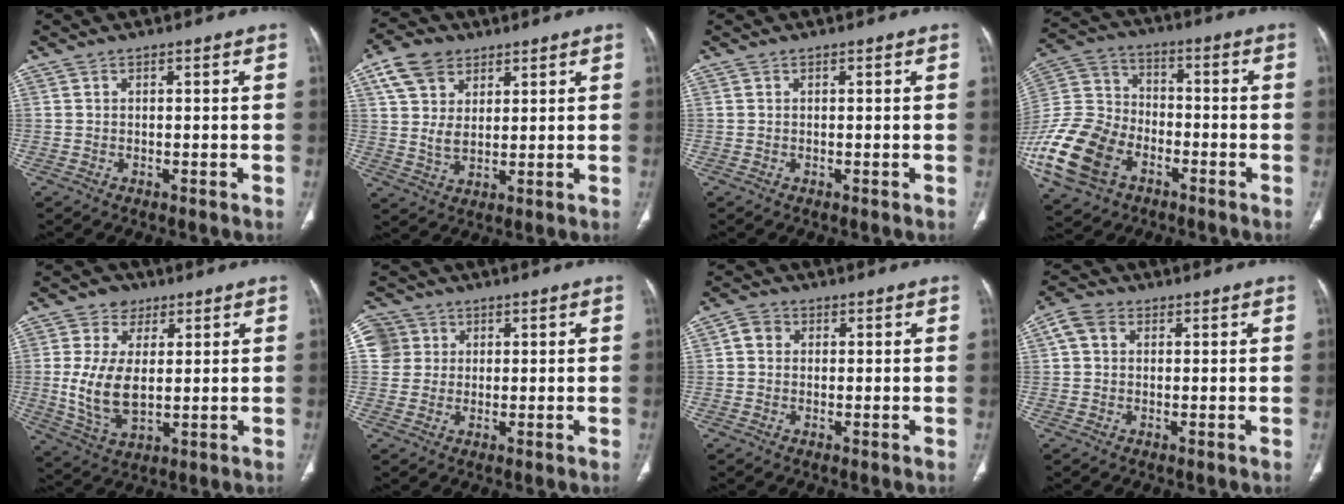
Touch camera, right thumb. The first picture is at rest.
{"total": 8.9, "force": [4.8, 5.9, 4.6], "torque": [-0.071, -0.014, 0.095]}
{"total": 0.0}
{"total": 19.7, "force": [-8.5, 13.4, 11.6], "torque": [-0.251, 0.037, -0.162]}
{"total": 12.1, "force": [1.5, 8.0, 9.0], "torque": [-0.160, -0.010, 0.033]}
{"total": 5.6, "force": [1.6, 5.3, 0.7], "torque": [0.004, 0.006, 0.032]}
{"total": 3.0, "force": [0.5, 2.6, 1.4], "torque": [-0.016, 0.006, 0.007]}
{"total": 4.1, "force": [1.1, 3.2, 2.3], "torque": [-0.045, 0.014, 0.018]}